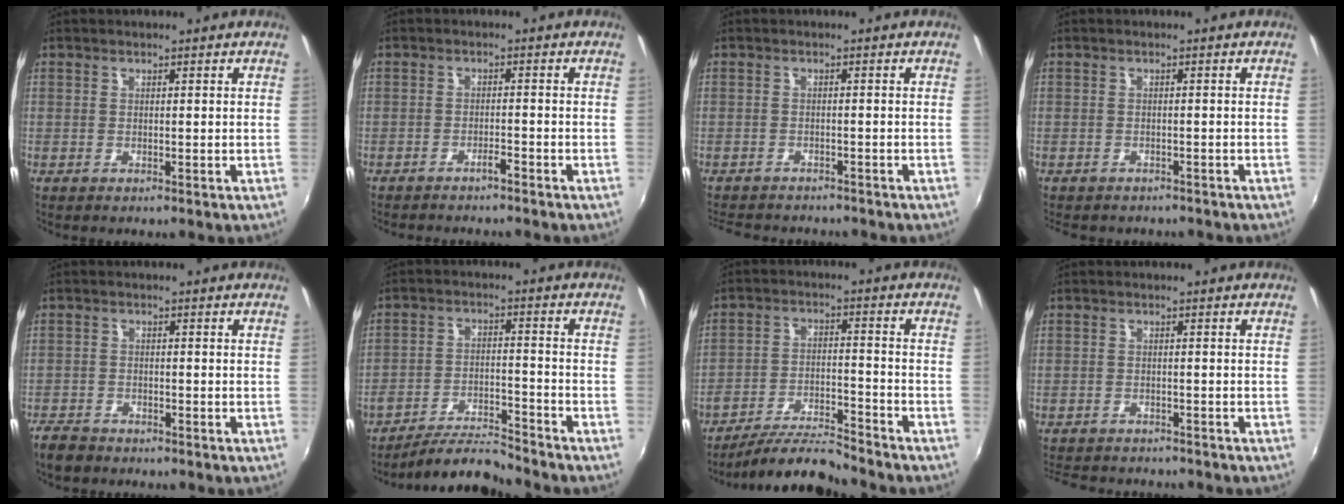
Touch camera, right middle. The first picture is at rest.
{"total": 2.2, "force": [-2.1, -0.1, 0.7], "torque": [-0.023, 0.000, -0.033]}
{"total": 8.3, "force": [-7.4, 2.3, 2.8], "torque": [-0.070, -0.015, -0.110]}
{"total": 4.1, "force": [-3.6, 1.4, 1.3], "torque": [-0.034, -0.015, -0.047]}
{"total": 4.7, "force": [-4.0, 2.0, 1.5], "torque": [-0.052, -0.007, -0.074]}
{"total": 8.4, "force": [-8.1, 0.3, 2.0], "torque": [-0.051, 0.005, -0.141]}
{"total": 10.0, "force": [-9.5, 0.5, 3.2], "torque": [-0.072, -0.003, -0.167]}
{"total": 8.9, "force": [-8.0, 2.6, 3.0], "torque": [-0.076, -0.014, -0.117]}